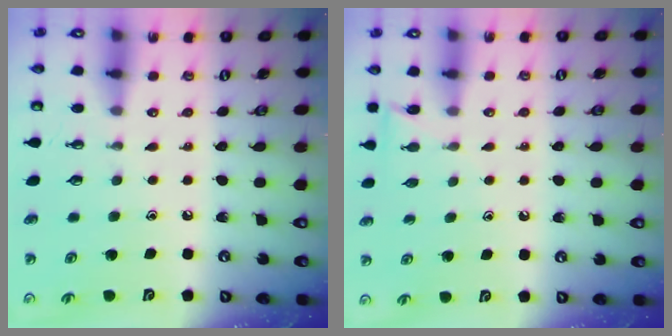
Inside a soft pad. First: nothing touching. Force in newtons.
{"total": 6.8, "press": 6.8, "slide": 0.6}